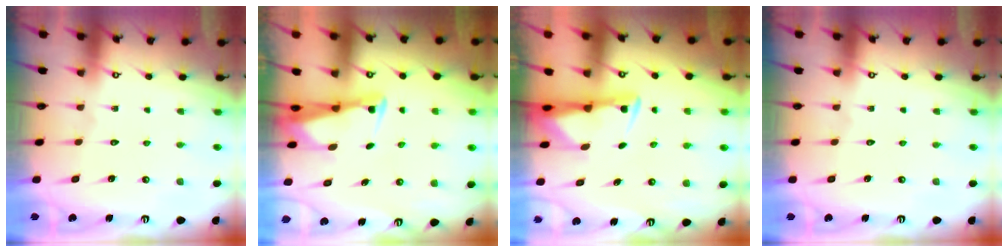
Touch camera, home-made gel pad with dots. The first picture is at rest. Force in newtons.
{"total": 2.4, "press": 2.4, "slide": 0.5}
{"total": 2.9, "press": 2.8, "slide": 0.6}
{"total": 0.0}